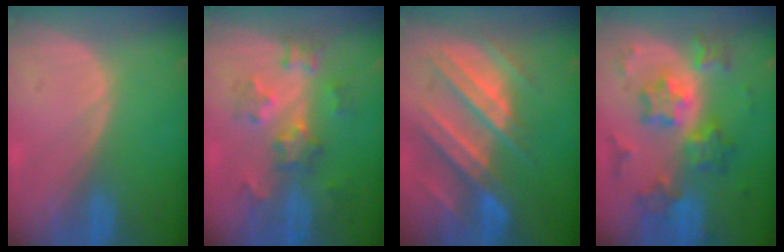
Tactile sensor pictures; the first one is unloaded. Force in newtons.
{"total": 6.5, "press": 6.3, "slide": 1.8}
{"total": 11.0, "press": 9.8, "slide": 5.0}
{"total": 9.4, "press": 9.4, "slide": 0.8}